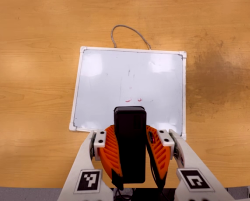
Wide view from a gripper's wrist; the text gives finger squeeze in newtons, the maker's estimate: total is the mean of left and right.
{"total": 9.5, "left": 7.9, "right": 11.2}